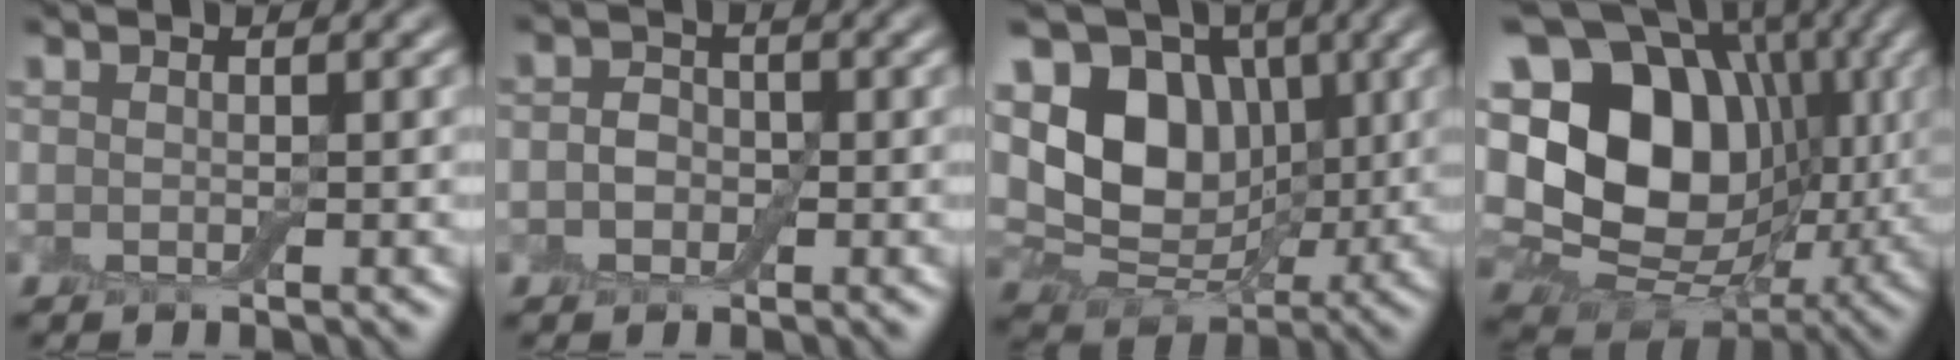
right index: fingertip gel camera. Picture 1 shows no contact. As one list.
[{"total": 2.0, "force": [-0.4, 1.7, 1.0], "torque": [-0.004, 0.002, -0.022]}, {"total": 9.1, "force": [1.5, 7.0, 5.6], "torque": [-0.107, -0.008, 0.017]}, {"total": 19.1, "force": [2.1, 15.1, 11.6], "torque": [-0.223, 0.021, 0.049]}]